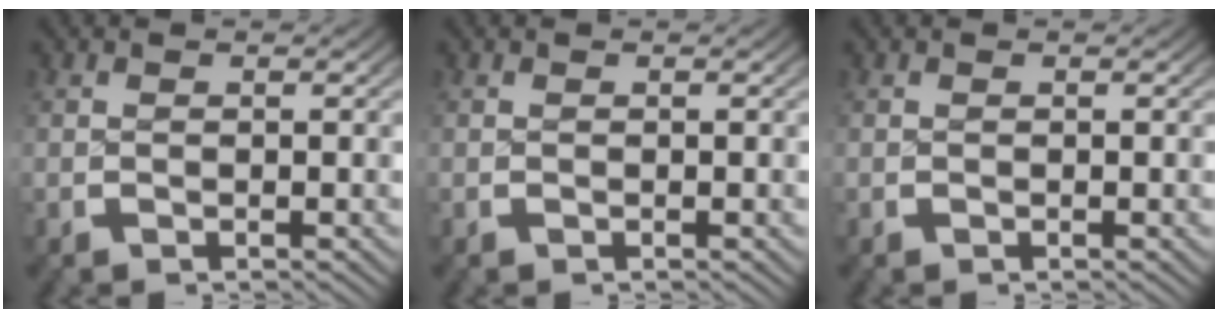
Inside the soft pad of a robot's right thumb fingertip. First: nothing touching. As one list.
[{"total": 0.0}, {"total": 0.0}]